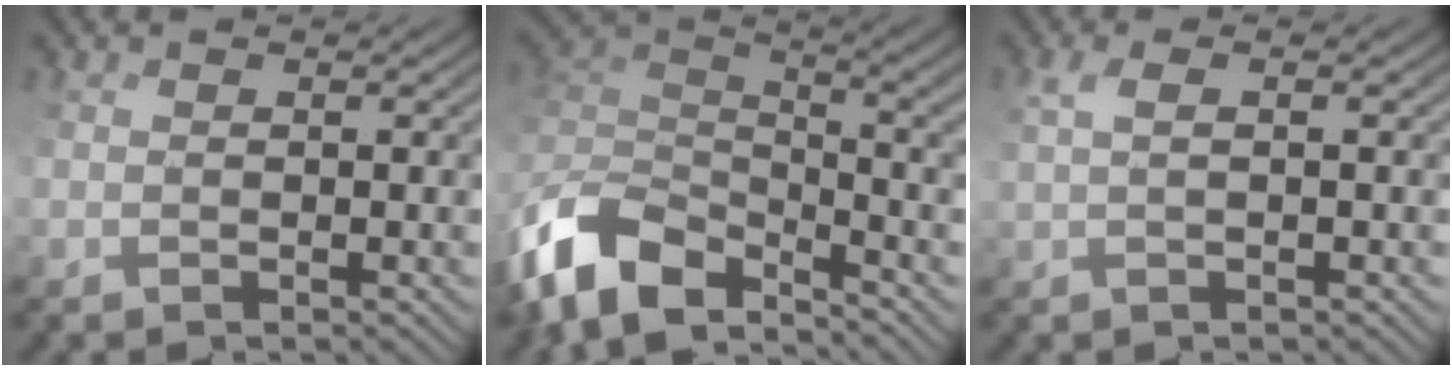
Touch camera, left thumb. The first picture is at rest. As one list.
[{"total": 7.9, "force": [-4.9, 2.6, 5.6], "torque": [-0.107, 0.009, -0.111]}, {"total": 1.8, "force": [1.1, -1.1, 0.8], "torque": [-0.008, 0.013, 0.023]}]